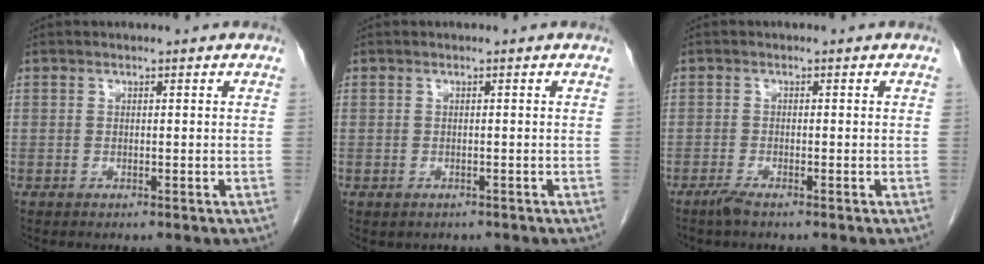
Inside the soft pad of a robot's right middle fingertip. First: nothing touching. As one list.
[{"total": 1.6, "force": [-1.2, 1.0, 0.3], "torque": [-0.013, -0.002, -0.012]}, {"total": 1.6, "force": [-1.3, 0.1, 0.9], "torque": [-0.027, -0.004, -0.026]}]